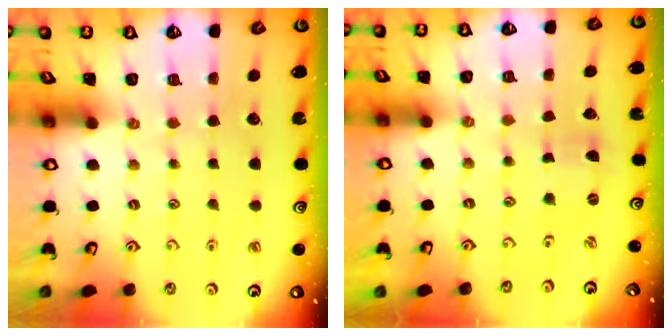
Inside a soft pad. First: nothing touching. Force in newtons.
{"total": 0.0}